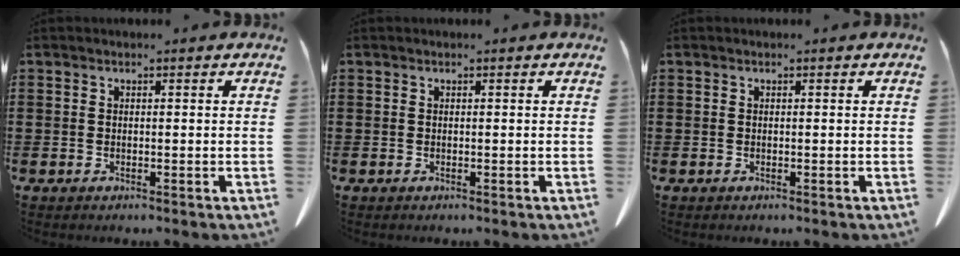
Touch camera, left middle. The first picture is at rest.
{"total": 0.0}
{"total": 0.0}